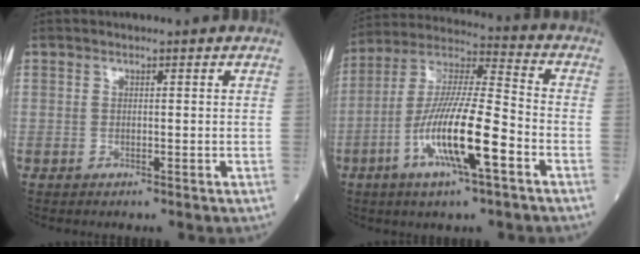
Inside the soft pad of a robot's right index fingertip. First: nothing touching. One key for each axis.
{"total": 15.7, "fx": -5.7, "fy": 1.8, "fz": 14.5, "tx": -0.283, "ty": -0.007, "tz": -0.107}